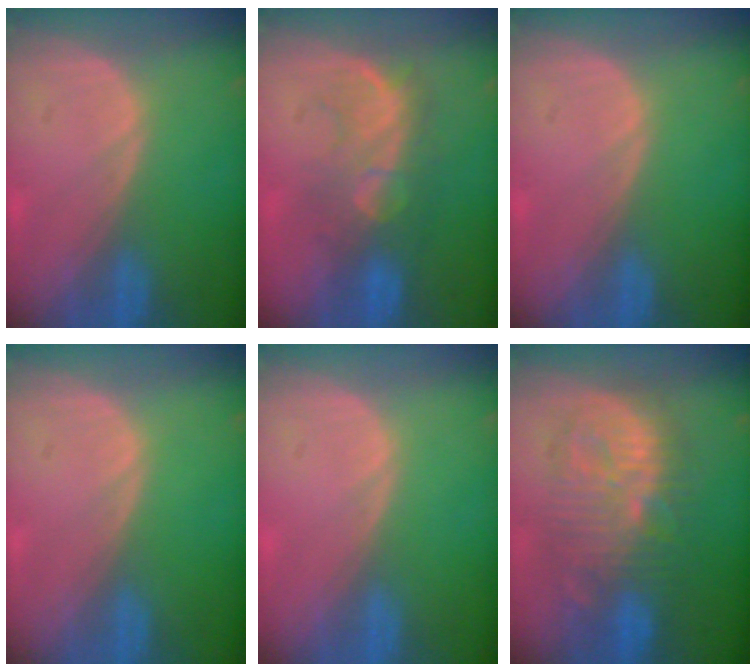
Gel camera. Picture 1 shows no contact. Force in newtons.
{"total": 7.8, "press": 7.7, "slide": 1.3}
{"total": 0.0}
{"total": 0.0}
{"total": 0.0}
{"total": 10.6, "press": 10.6, "slide": 0.3}